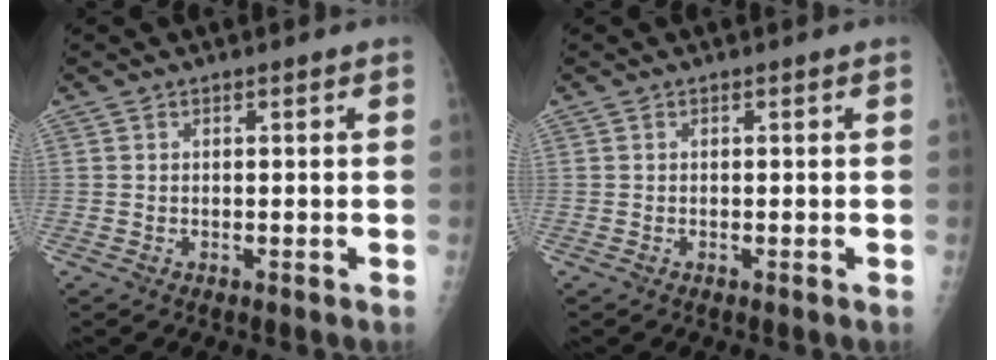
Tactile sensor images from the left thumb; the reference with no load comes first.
{"total": 0.0}